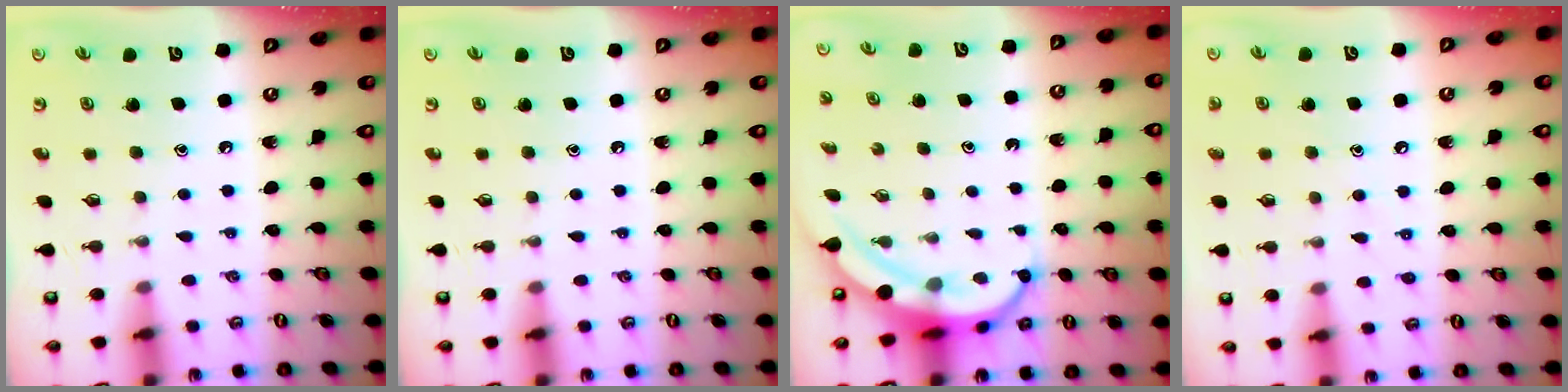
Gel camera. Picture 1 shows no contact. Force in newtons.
{"total": 0.0}
{"total": 6.8, "press": 6.8, "slide": 0.8}
{"total": 5.7, "press": 5.7, "slide": 0.7}